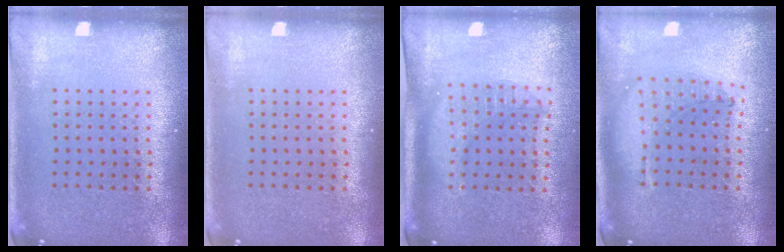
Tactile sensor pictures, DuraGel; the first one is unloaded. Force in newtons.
{"total": 0.0}
{"total": 1.8, "press": 1.5, "slide": 1.0}
{"total": 1.2, "press": 1.1, "slide": 0.3}